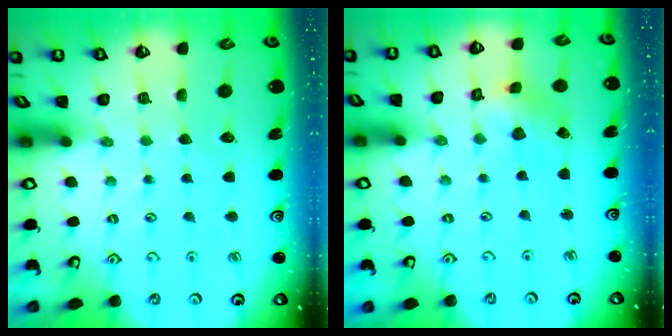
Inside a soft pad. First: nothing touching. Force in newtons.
{"total": 3.6, "press": 3.6, "slide": 0.5}